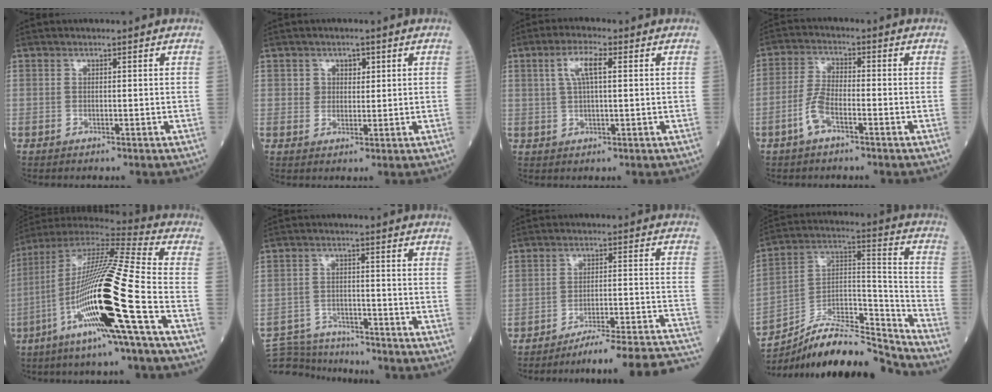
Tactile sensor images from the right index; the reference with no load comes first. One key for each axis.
{"total": 2.8, "fx": 1.1, "fy": 2.4, "fz": 1.0, "tx": -0.009, "ty": 0.002, "tz": 0.016}
{"total": 4.9, "fx": 1.6, "fy": 1.0, "fz": 4.5, "tx": -0.094, "ty": 0.012, "tz": 0.033}
{"total": 4.8, "fx": -2.4, "fy": 1.6, "fz": 3.8, "tx": -0.086, "ty": 0.005, "tz": -0.052}
{"total": 21.8, "fx": -7.4, "fy": -0.7, "fz": 20.5, "tx": -0.413, "ty": -0.027, "tz": -0.150}
{"total": 8.8, "fx": -8.6, "fy": 1.5, "fz": 0.4, "tx": -0.014, "ty": 0.005, "tz": -0.144}
{"total": 21.5, "fx": -20.2, "fy": -1.5, "fz": 7.1, "tx": -0.035, "ty": -0.006, "tz": -0.263}
{"total": 18.7, "fx": -17.2, "fy": 1.9, "fz": 7.0, "tx": -0.122, "ty": 0.040, "tz": -0.289}